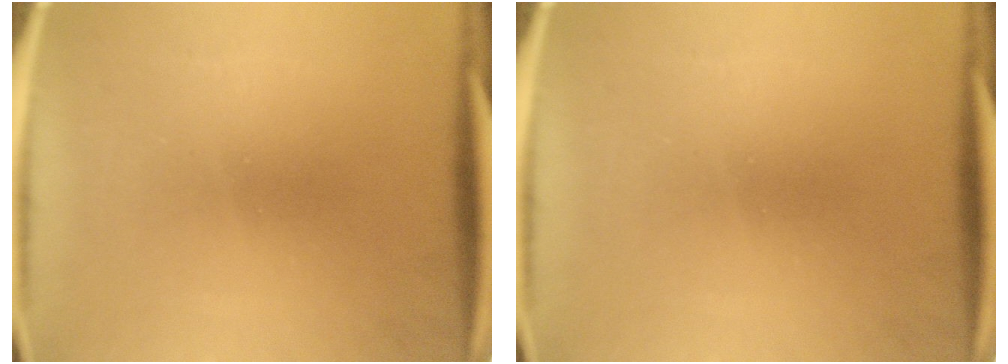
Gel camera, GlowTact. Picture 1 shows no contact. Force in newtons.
{"total": 0.0}